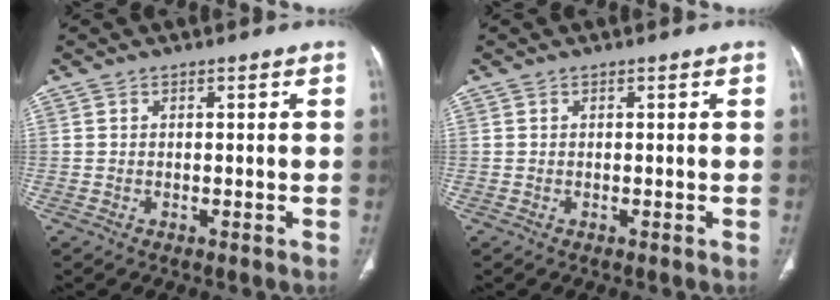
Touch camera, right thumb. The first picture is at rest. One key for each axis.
{"total": 0.0}